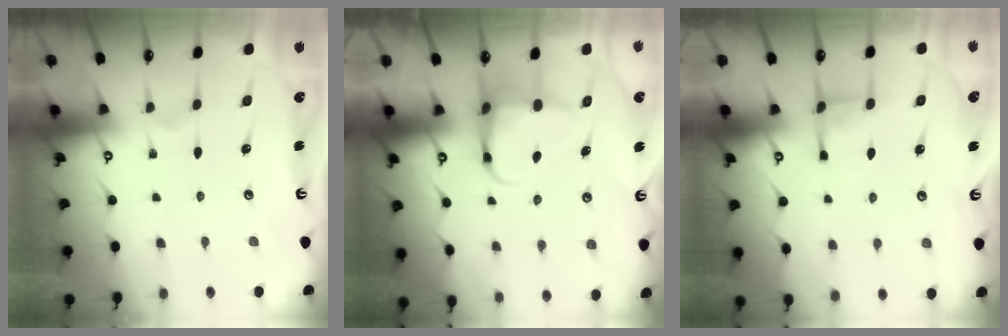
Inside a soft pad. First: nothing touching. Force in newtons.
{"total": 5.7, "press": 5.6, "slide": 0.8}
{"total": 4.2, "press": 4.1, "slide": 0.8}